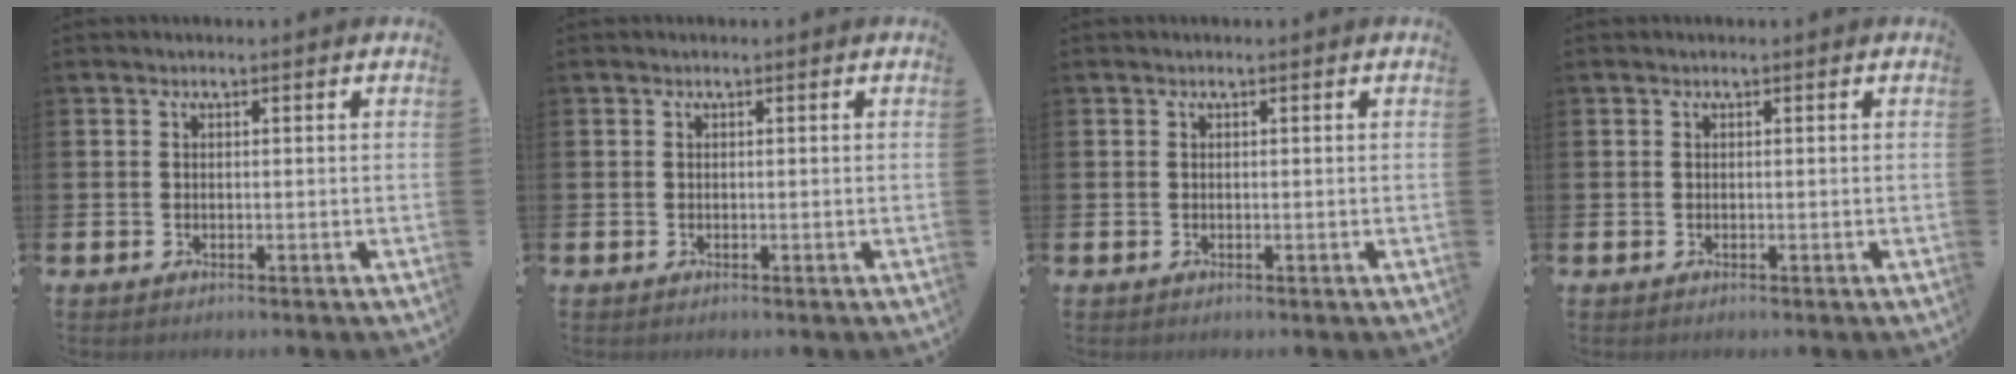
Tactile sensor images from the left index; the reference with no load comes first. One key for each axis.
{"total": 0.0}
{"total": 0.0}
{"total": 0.0}